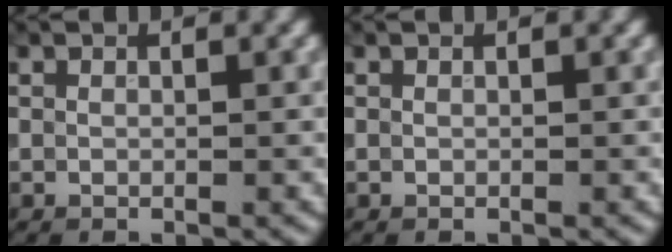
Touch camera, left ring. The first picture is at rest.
{"total": 0.0}